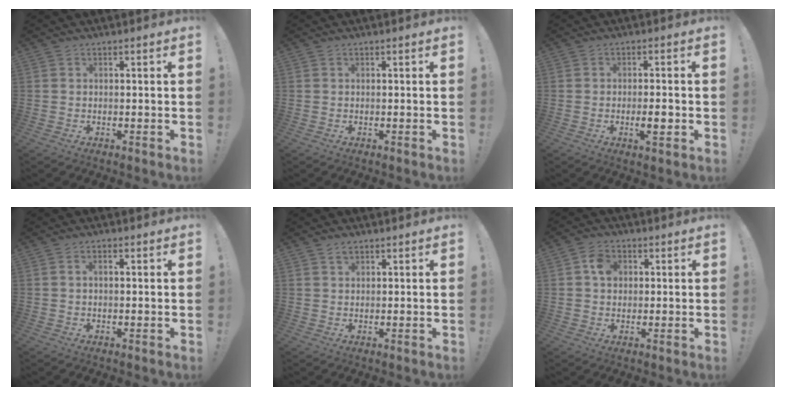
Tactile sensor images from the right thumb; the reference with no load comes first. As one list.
[{"total": 0.0}, {"total": 4.6, "force": [-1.4, 0.8, 4.3], "torque": [-0.066, -0.001, -0.022]}, {"total": 1.5, "force": [0.3, 0.7, 1.3], "torque": [-0.023, 0.002, 0.004]}, {"total": 1.6, "force": [1.2, 0.8, 0.8], "torque": [-0.007, -0.004, 0.021]}, {"total": 5.2, "force": [1.1, 4.3, 2.8], "torque": [-0.041, 0.008, 0.020]}]